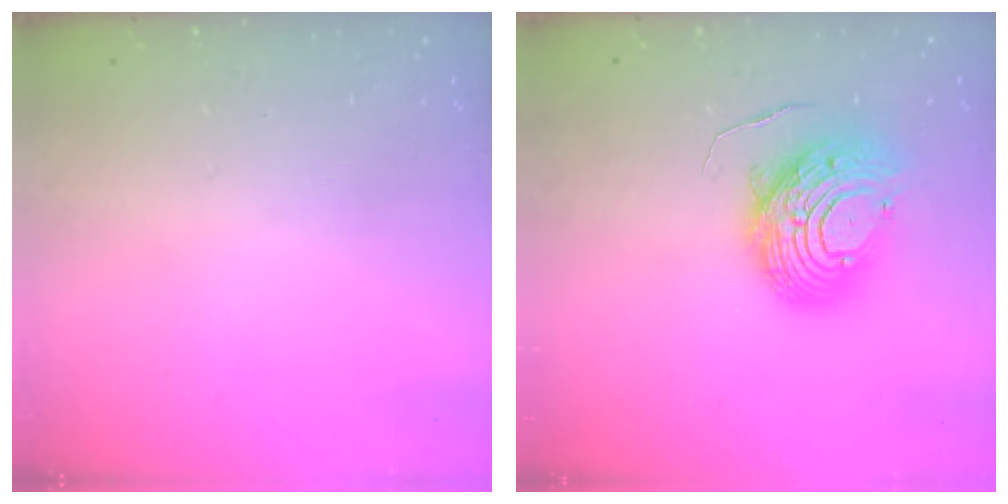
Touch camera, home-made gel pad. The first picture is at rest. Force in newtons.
{"total": 12.8, "press": 12.7, "slide": 1.3}